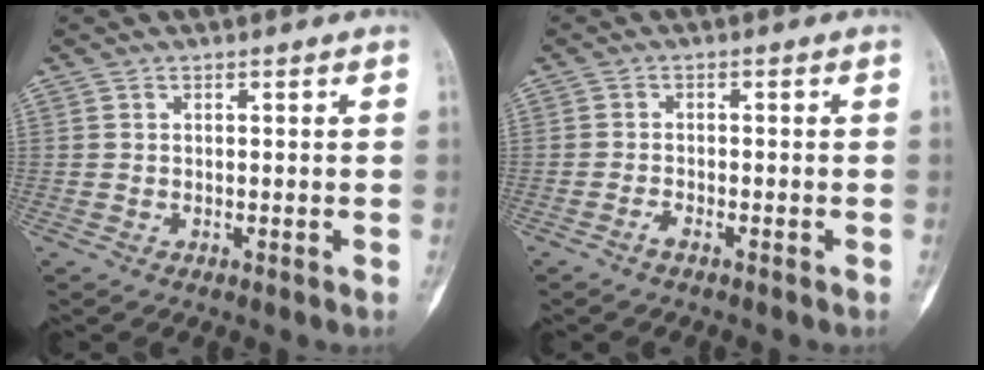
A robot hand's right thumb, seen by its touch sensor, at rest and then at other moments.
{"total": 1.4, "force": [-1.2, 0.3, 0.8], "torque": [-0.019, 0.007, -0.023]}